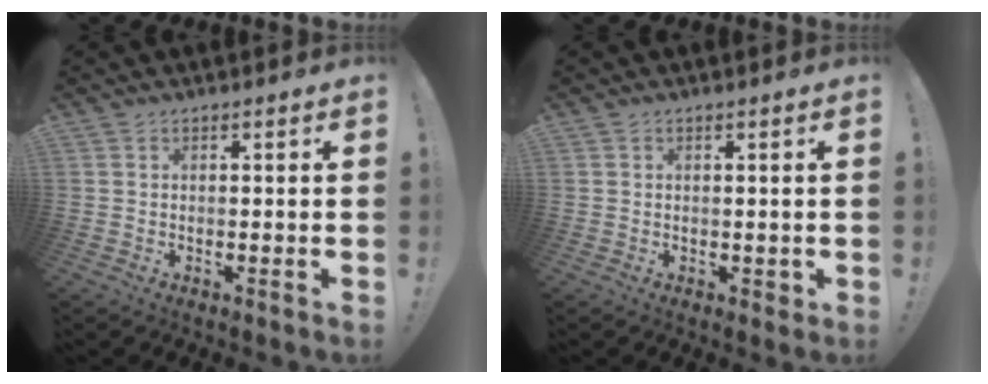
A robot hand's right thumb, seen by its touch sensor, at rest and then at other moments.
{"total": 1.6, "force": [0.3, 1.3, 0.9], "torque": [-0.003, 0.000, 0.004]}